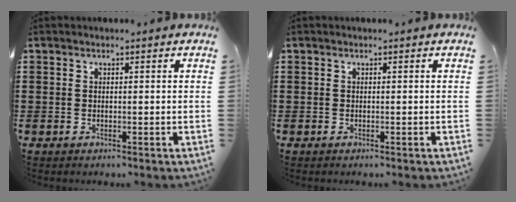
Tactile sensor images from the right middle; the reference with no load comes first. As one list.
[{"total": 0.0}]